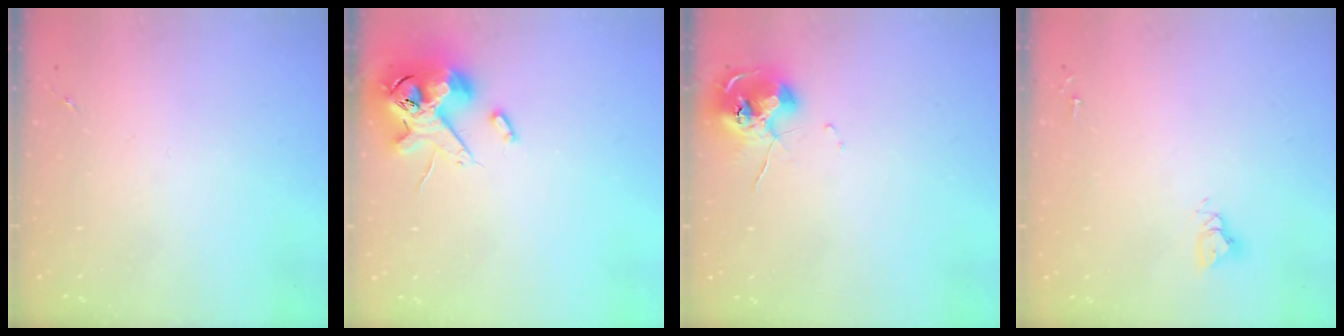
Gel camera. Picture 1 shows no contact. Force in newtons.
{"total": 14.5, "press": 14.3, "slide": 2.4}
{"total": 10.1, "press": 10.0, "slide": 0.9}
{"total": 4.8, "press": 4.7, "slide": 0.4}